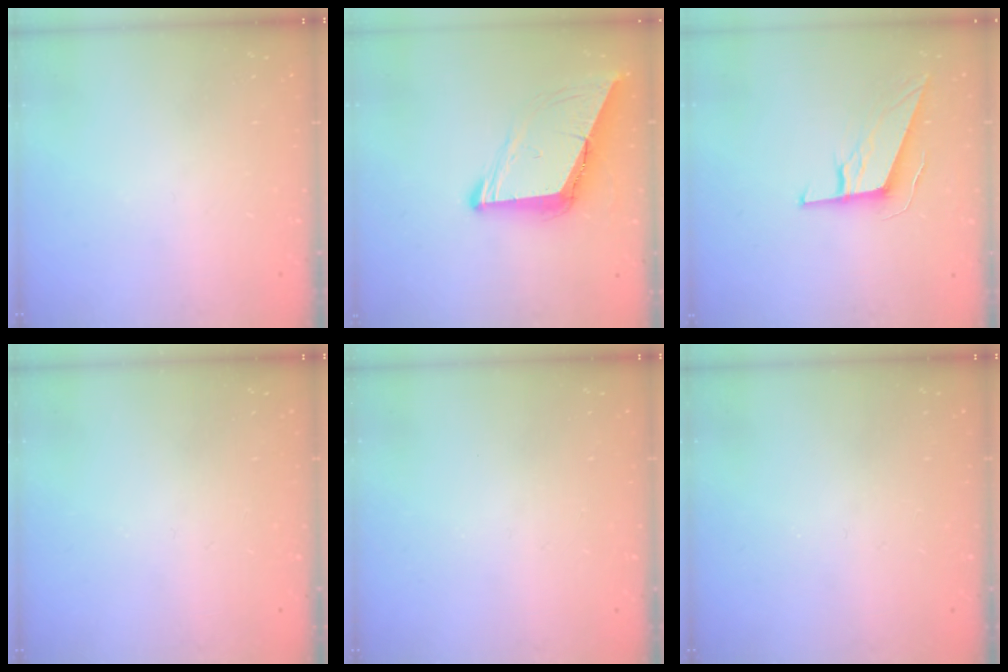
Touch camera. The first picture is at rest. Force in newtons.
{"total": 9.5, "press": 9.4, "slide": 1.6}
{"total": 11.2, "press": 11.0, "slide": 2.4}
{"total": 0.0}
{"total": 0.0}
{"total": 0.0}